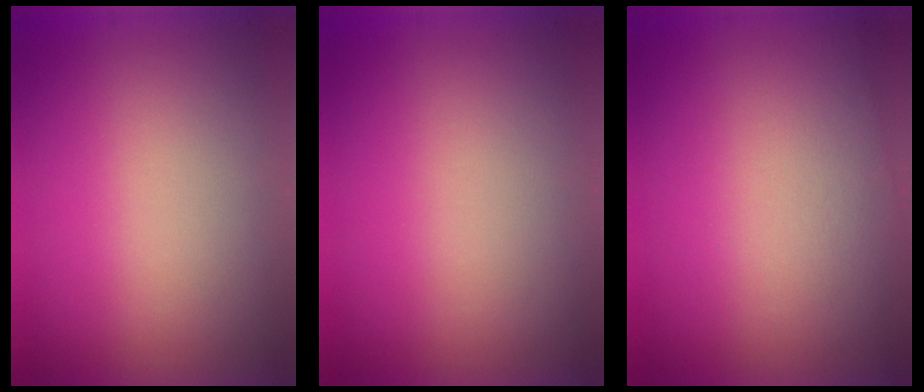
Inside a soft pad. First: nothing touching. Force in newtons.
{"total": 0.0}
{"total": 2.2}